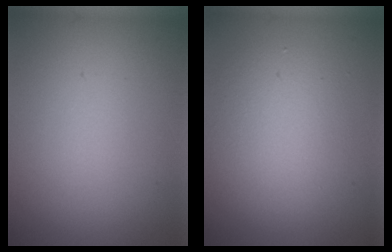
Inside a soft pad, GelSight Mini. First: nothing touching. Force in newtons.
{"total": 4.1, "press": 4.1, "slide": 0.2}